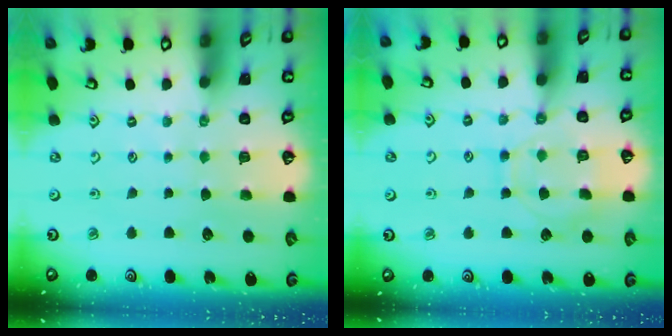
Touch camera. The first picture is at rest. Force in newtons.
{"total": 10.2, "press": 10.1, "slide": 0.8}